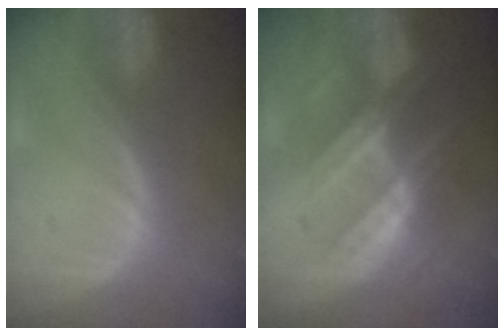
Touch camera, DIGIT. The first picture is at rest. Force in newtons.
{"total": 8.9, "press": 7.9, "slide": 4.1}